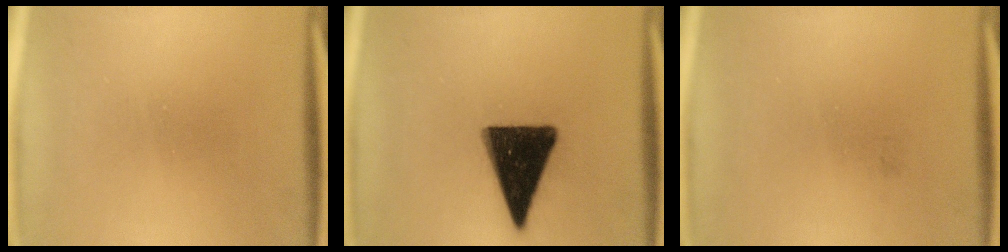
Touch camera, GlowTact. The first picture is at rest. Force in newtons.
{"total": 15.9}
{"total": 0.7}